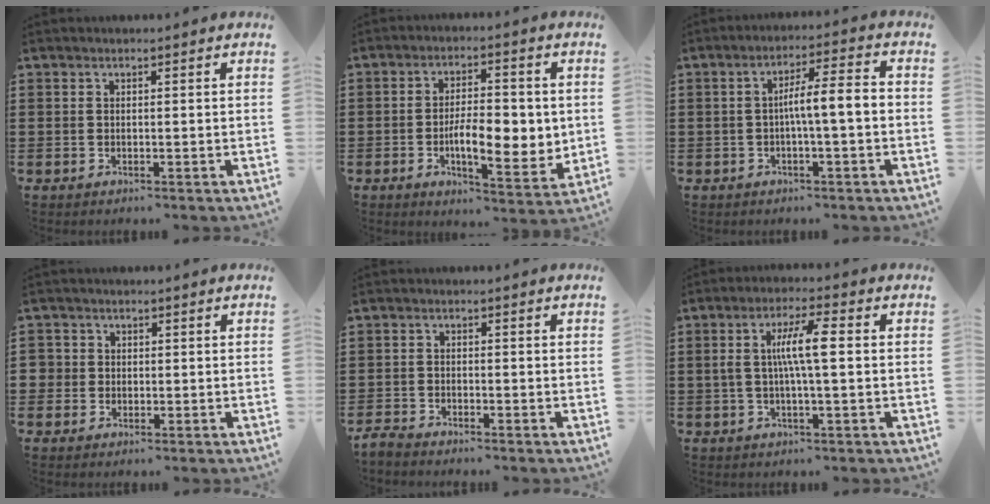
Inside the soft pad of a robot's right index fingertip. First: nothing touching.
{"total": 8.6, "force": [-1.1, 3.7, 7.7], "torque": [-0.110, 0.000, -0.022]}
{"total": 5.3, "force": [-0.8, 0.7, 5.2], "torque": [-0.096, 0.005, -0.020]}
{"total": 2.1, "force": [-0.2, 2.1, 0.2], "torque": [-0.013, 0.009, -0.006]}
{"total": 2.0, "force": [-2.0, 0.3, 0.0], "torque": [-0.006, 0.004, -0.044]}
{"total": 6.6, "force": [0.3, 1.1, 6.5], "torque": [-0.122, 0.005, 0.000]}